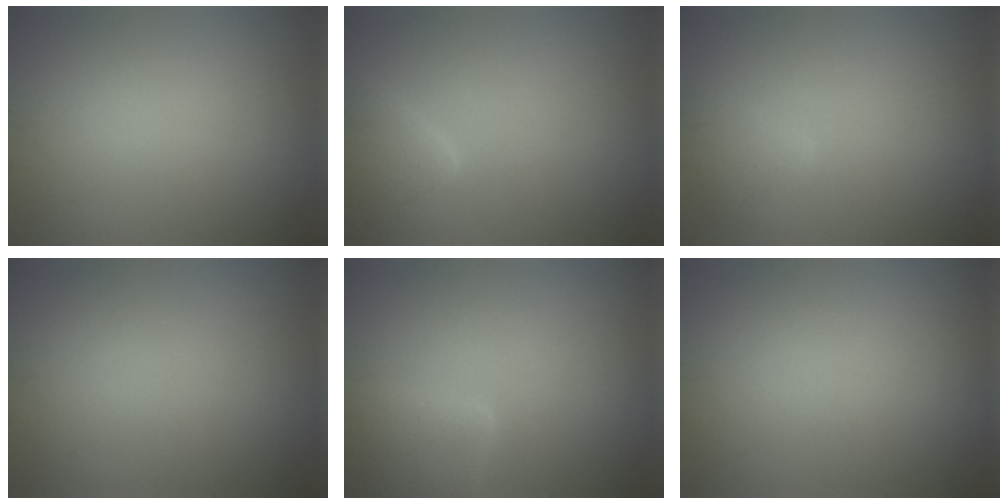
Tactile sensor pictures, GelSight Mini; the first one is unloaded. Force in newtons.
{"total": 3.5, "press": 3.5, "slide": 0.2}
{"total": 1.5, "press": 1.5, "slide": 0.1}
{"total": 0.0}
{"total": 4.8, "press": 4.8, "slide": 0.4}
{"total": 0.0}